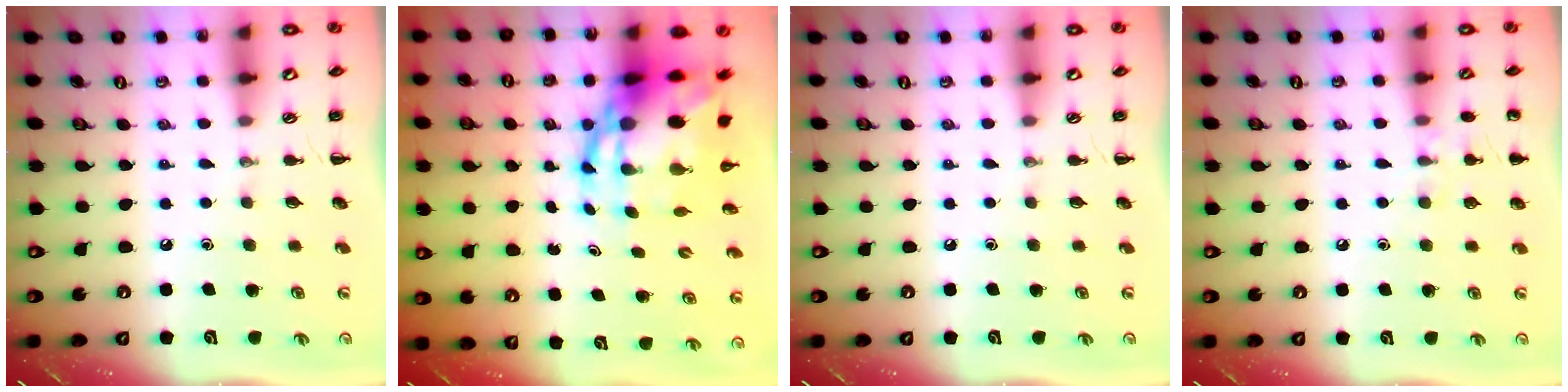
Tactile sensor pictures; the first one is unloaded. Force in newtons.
{"total": 11.4, "press": 10.9, "slide": 3.2}
{"total": 0.0}
{"total": 7.6, "press": 7.3, "slide": 2.1}